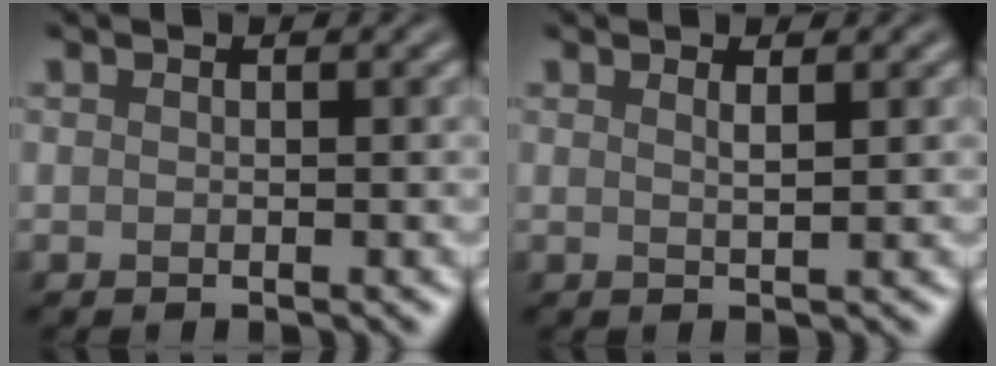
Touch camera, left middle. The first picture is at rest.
{"total": 1.1, "force": [0.7, 0.3, 0.9], "torque": [-0.007, 0.002, 0.008]}